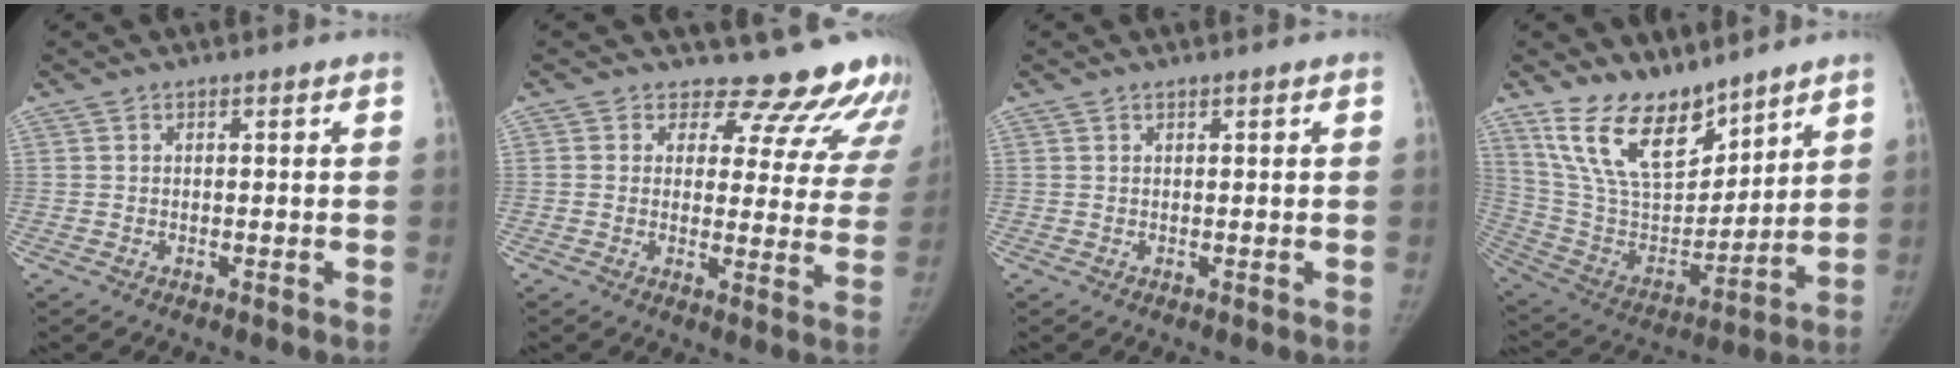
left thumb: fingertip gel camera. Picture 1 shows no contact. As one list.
[{"total": 15.1, "force": [13.8, 5.6, 2.6], "torque": [0.020, -0.107, 0.140]}, {"total": 0.0}, {"total": 18.1, "force": [13.4, 8.0, 9.2], "torque": [-0.125, -0.074, 0.264]}]